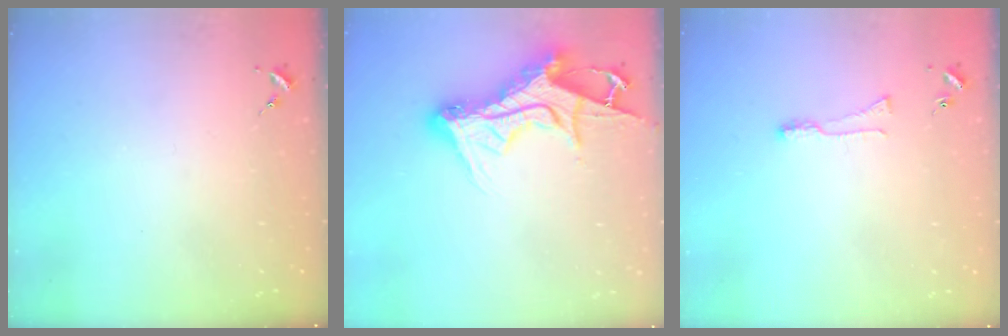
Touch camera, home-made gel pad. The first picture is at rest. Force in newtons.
{"total": 16.5, "press": 16.4, "slide": 1.8}
{"total": 6.0, "press": 6.0, "slide": 0.7}